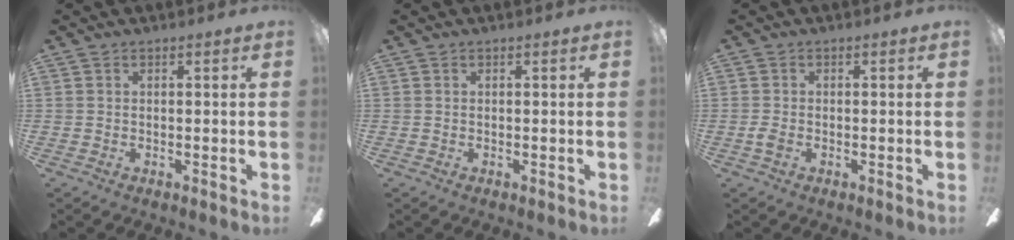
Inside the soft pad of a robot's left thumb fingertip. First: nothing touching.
{"total": 0.0}
{"total": 1.8, "force": [-0.7, 0.9, 1.3], "torque": [-0.030, -0.001, -0.014]}